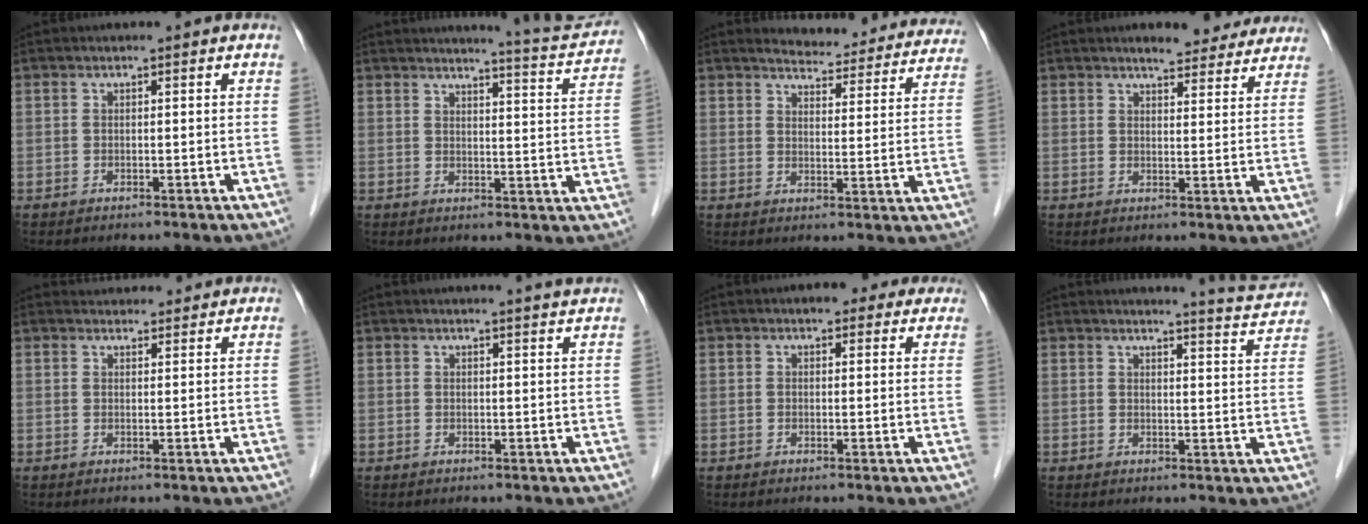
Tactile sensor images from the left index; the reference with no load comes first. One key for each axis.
{"total": 8.5, "fx": 8.4, "fy": -0.6, "fz": 1.3, "tx": -0.027, "ty": -0.032, "tz": 0.094}
{"total": 16.1, "fx": 15.3, "fy": 3.4, "fz": 3.7, "tx": -0.020, "ty": -0.041, "tz": 0.162}
{"total": 8.6, "fx": 7.7, "fy": 2.2, "fz": 3.1, "tx": -0.026, "ty": -0.004, "tz": 0.083}
{"total": 5.2, "fx": 5.0, "fy": 1.3, "fz": 0.6, "tx": -0.005, "ty": 0.016, "tz": 0.057}
{"total": 4.7, "fx": 4.4, "fy": -0.6, "fz": 1.5, "tx": -0.021, "ty": 0.002, "tz": 0.038}
{"total": 4.8, "fx": 3.8, "fy": 2.2, "fz": 2.0, "tx": -0.009, "ty": 0.009, "tz": 0.043}
{"total": 7.0, "fx": 6.9, "fy": -0.4, "fz": 0.7, "tx": -0.021, "ty": -0.028, "tz": 0.072}